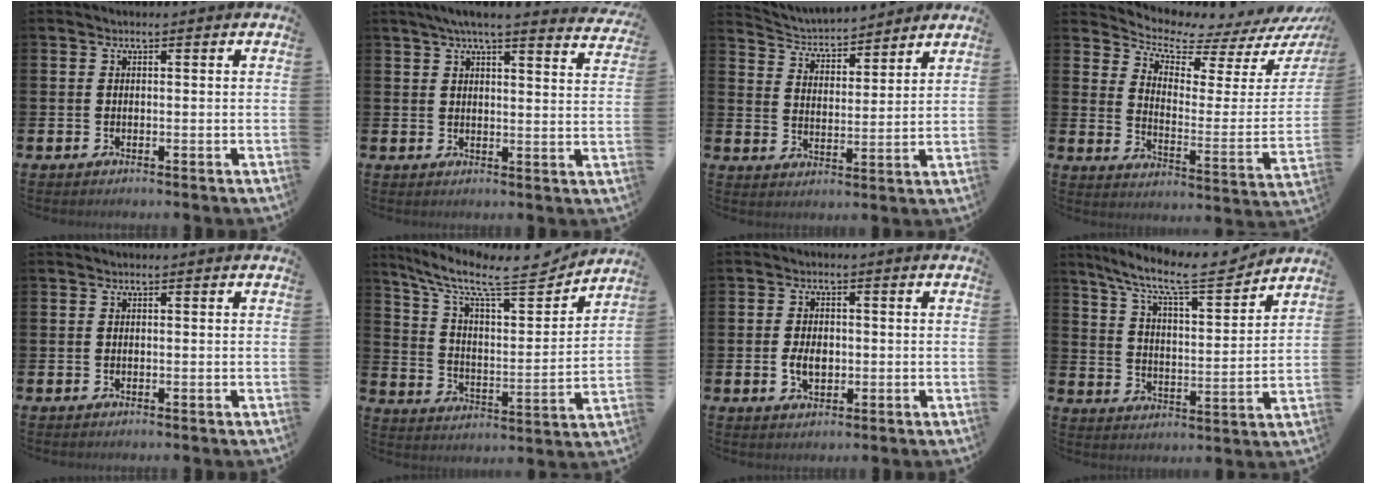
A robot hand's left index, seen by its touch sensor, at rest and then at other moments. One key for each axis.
{"total": 5.3, "fx": 4.7, "fy": 0.1, "fz": 2.3, "tx": -0.045, "ty": -0.021, "tz": 0.081}
{"total": 4.3, "fx": 4.2, "fy": 0.9, "fz": 0.3, "tx": -0.031, "ty": -0.036, "tz": 0.069}
{"total": 5.1, "fx": 4.8, "fy": 1.4, "fz": 1.1, "tx": -0.039, "ty": -0.065, "tz": 0.072}
{"total": 0.0}
{"total": 10.6, "fx": 8.8, "fy": 2.4, "fz": 5.4, "tx": -0.130, "ty": -0.061, "tz": 0.144}
{"total": 3.5, "fx": -0.4, "fy": 2.3, "fz": 2.6, "tx": -0.033, "ty": -0.001, "tz": -0.012}
{"total": 9.7, "fx": 8.5, "fy": 1.5, "fz": 4.3, "tx": -0.114, "ty": -0.055, "tz": 0.145}